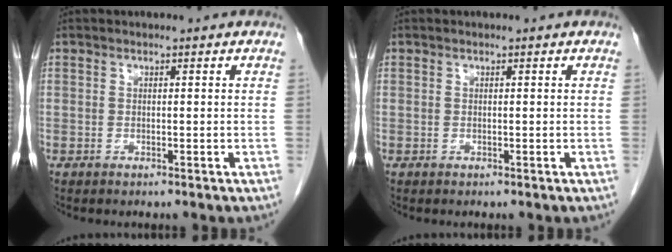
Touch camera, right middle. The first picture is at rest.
{"total": 0.0}